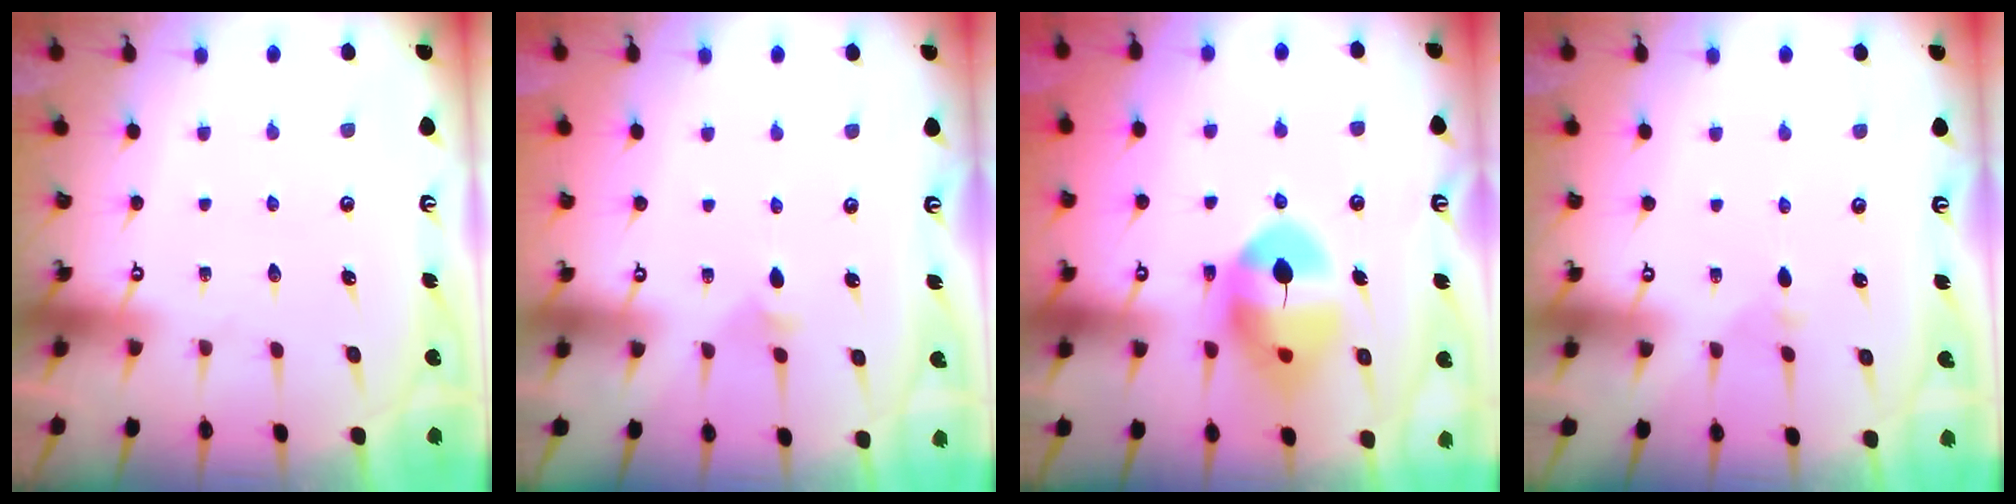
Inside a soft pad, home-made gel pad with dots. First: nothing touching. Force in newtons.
{"total": 3.0, "press": 2.9, "slide": 0.7}
{"total": 12.3, "press": 12.2, "slide": 1.7}
{"total": 2.0, "press": 1.9, "slide": 0.5}